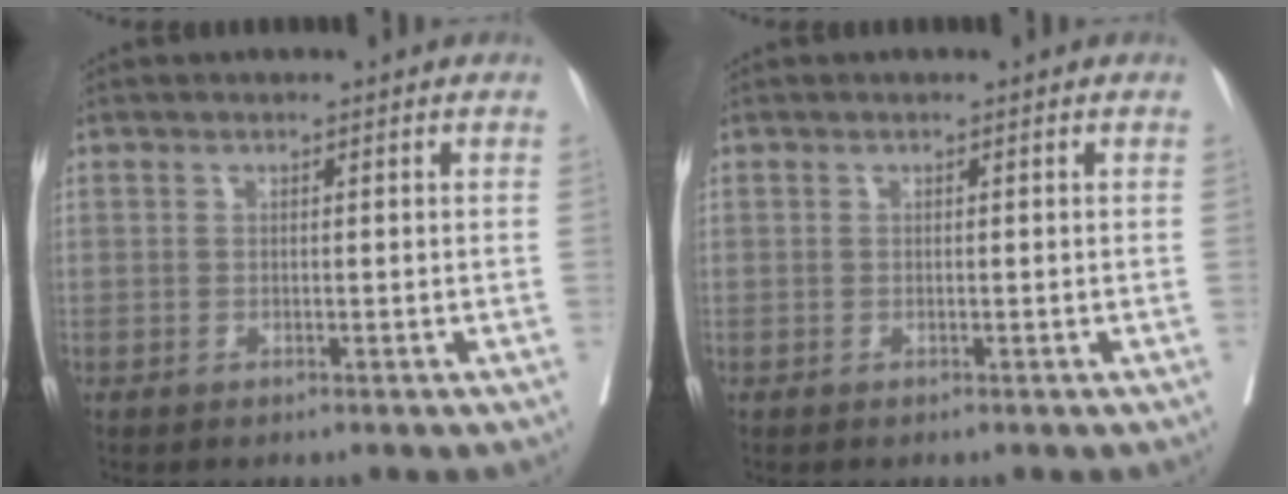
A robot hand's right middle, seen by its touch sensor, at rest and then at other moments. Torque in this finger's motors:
{"motor_torque": [-0.05, -0.11, -0.03, 0.00]}